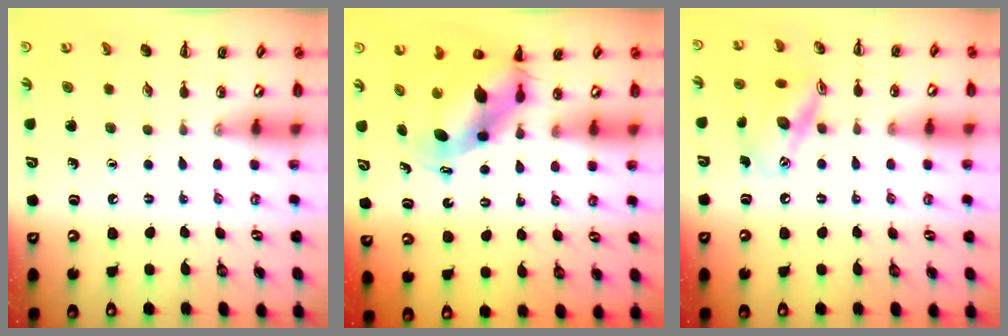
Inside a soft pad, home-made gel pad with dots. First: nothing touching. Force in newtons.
{"total": 8.8, "press": 8.6, "slide": 1.5}
{"total": 13.9, "press": 13.6, "slide": 2.7}